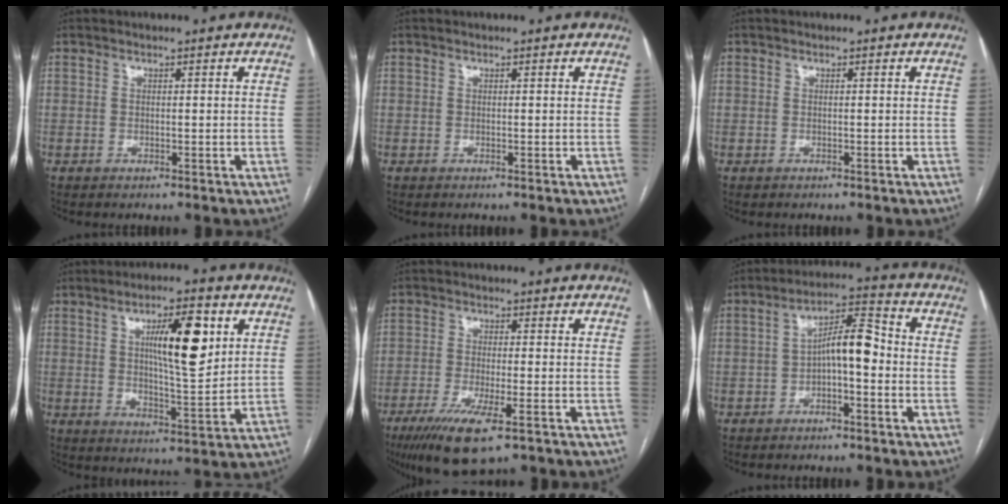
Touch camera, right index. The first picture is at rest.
{"total": 0.0}
{"total": 0.6, "force": [-0.3, 0.5, 0.0], "torque": [-0.003, 0.006, -0.006]}
{"total": 11.6, "force": [3.7, 2.5, 10.6], "torque": [-0.170, 0.004, 0.062]}
{"total": 10.1, "force": [-6.1, 1.7, 7.9], "torque": [-0.141, -0.027, -0.099]}
{"total": 7.4, "force": [-1.1, 2.3, 7.0], "torque": [-0.118, 0.032, -0.019]}